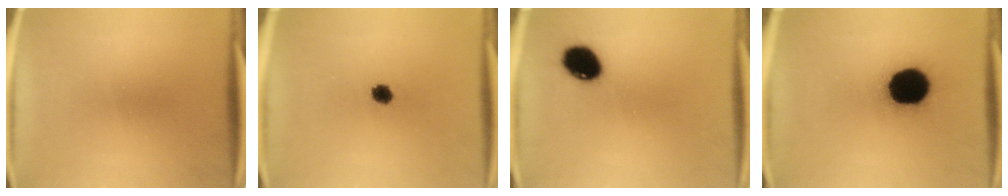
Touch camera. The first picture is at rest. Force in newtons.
{"total": 3.0}
{"total": 9.7}
{"total": 19.8}